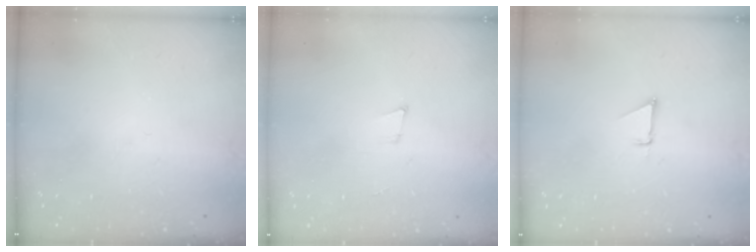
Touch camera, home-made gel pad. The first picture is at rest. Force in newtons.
{"total": 3.6, "press": 2.5, "slide": 2.7}
{"total": 1.5, "press": 1.5, "slide": 0.0}